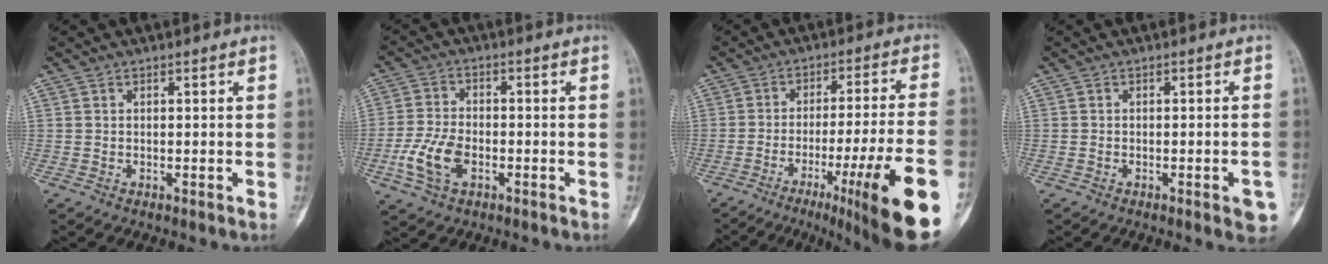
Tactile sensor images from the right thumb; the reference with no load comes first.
{"total": 7.8, "force": [-2.6, 4.5, 5.8], "torque": [-0.127, 0.009, -0.052]}
{"total": 20.5, "force": [-9.2, 1.4, 18.3], "torque": [-0.221, 0.024, -0.133]}
{"total": 4.2, "force": [-1.8, 1.1, 3.6], "torque": [-0.029, 0.009, -0.019]}